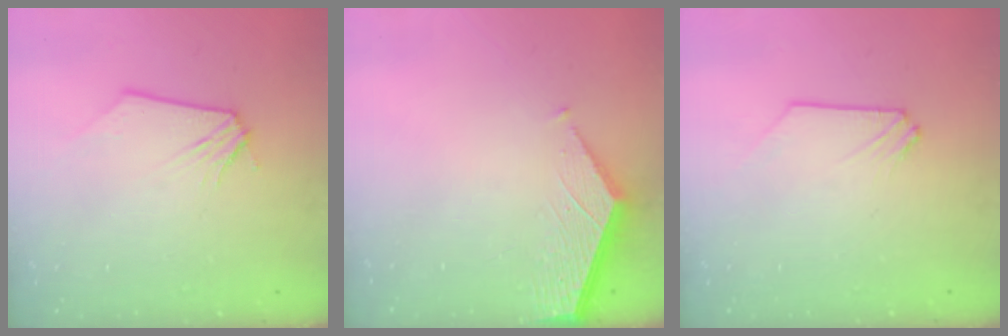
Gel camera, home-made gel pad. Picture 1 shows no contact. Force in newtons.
{"total": 3.2, "press": 3.2, "slide": 0.4}
{"total": 0.0}